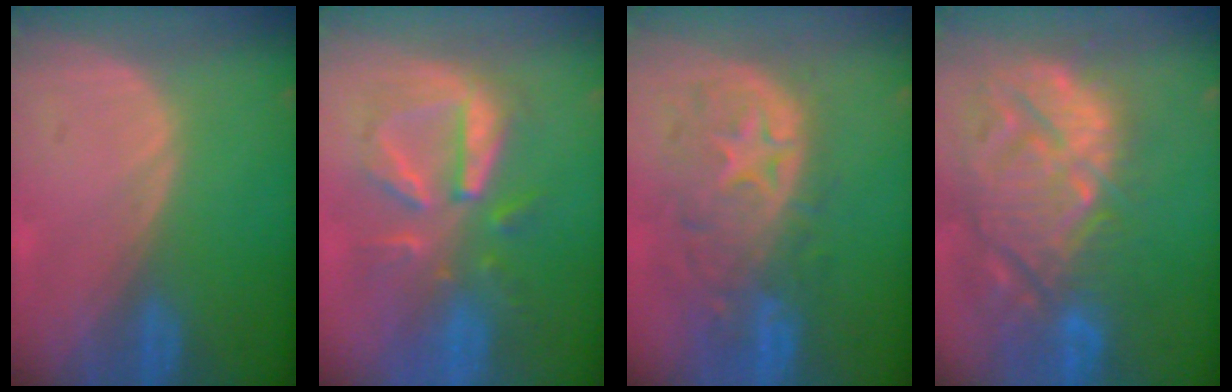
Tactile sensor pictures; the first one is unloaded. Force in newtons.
{"total": 9.3, "press": 8.9, "slide": 2.8}
{"total": 11.2, "press": 9.8, "slide": 5.3}
{"total": 14.9, "press": 12.8, "slide": 7.7}